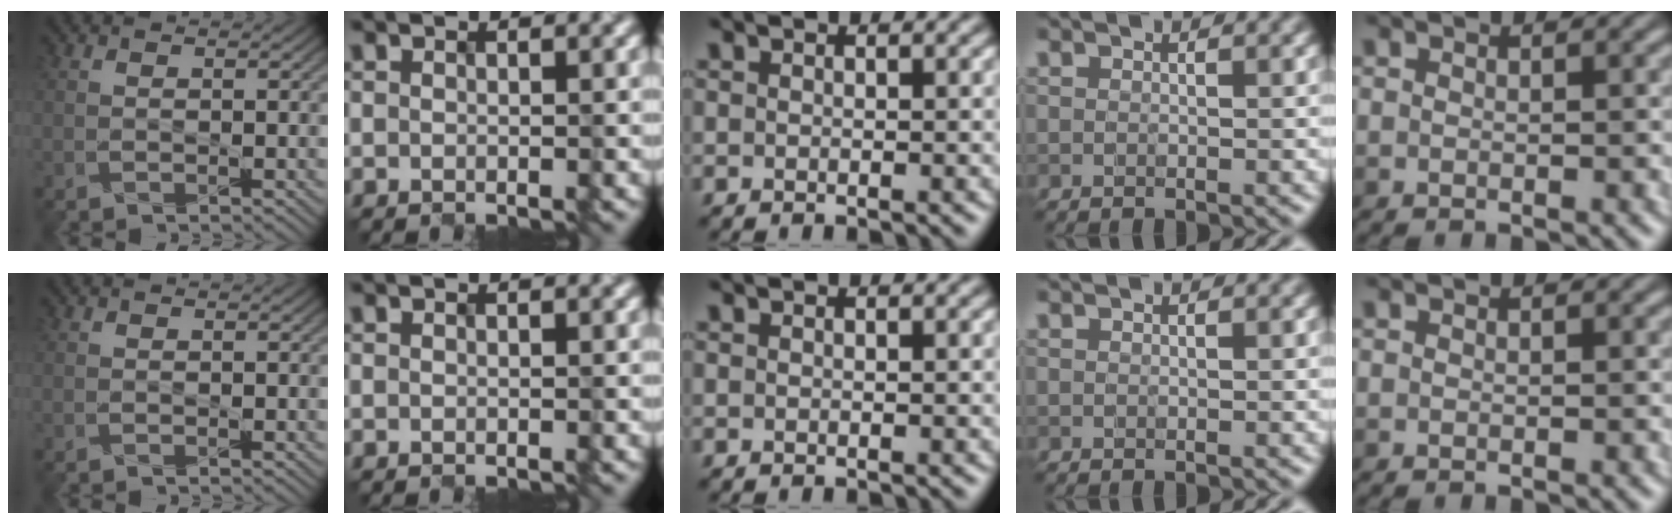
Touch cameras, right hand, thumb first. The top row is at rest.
{}